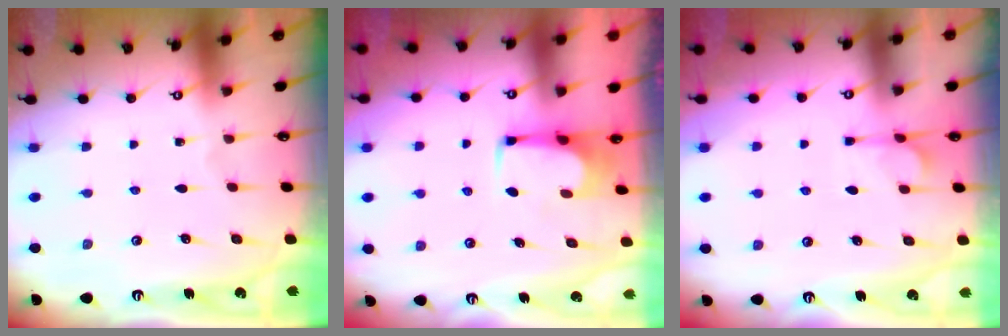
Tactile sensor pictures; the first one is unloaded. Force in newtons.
{"total": 3.7, "press": 3.7, "slide": 0.2}
{"total": 1.7, "press": 1.1, "slide": 1.2}